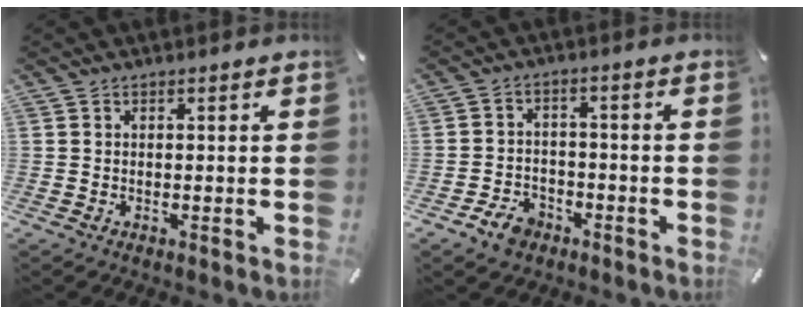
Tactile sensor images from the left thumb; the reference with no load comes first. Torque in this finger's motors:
{"motor_torque": [-0.09, 1.49, 0.45, 0.41, 0.00]}